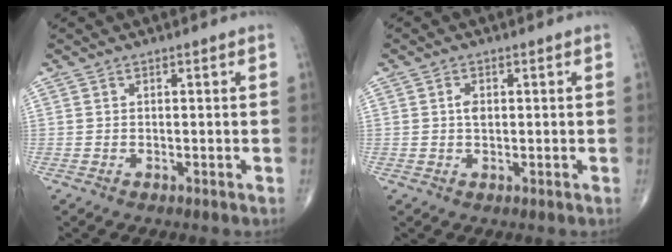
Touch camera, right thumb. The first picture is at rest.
{"total": 1.9, "force": [0.3, 1.2, 1.5], "torque": [-0.023, 0.001, 0.004]}